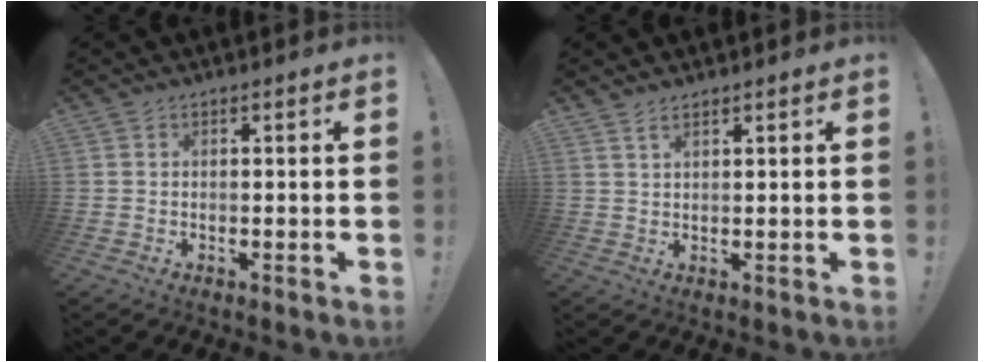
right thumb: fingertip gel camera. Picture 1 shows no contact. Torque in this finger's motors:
{"motor_torque": [-0.56, 0.11, -0.27, 0.26, 0.07]}